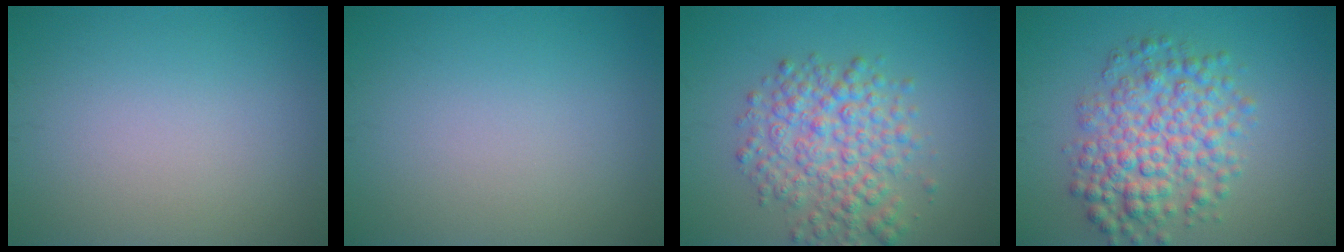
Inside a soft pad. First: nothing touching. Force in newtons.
{"total": 0.0}
{"total": 5.7, "press": 5.7, "slide": 0.1}
{"total": 6.5, "press": 6.5, "slide": 0.1}